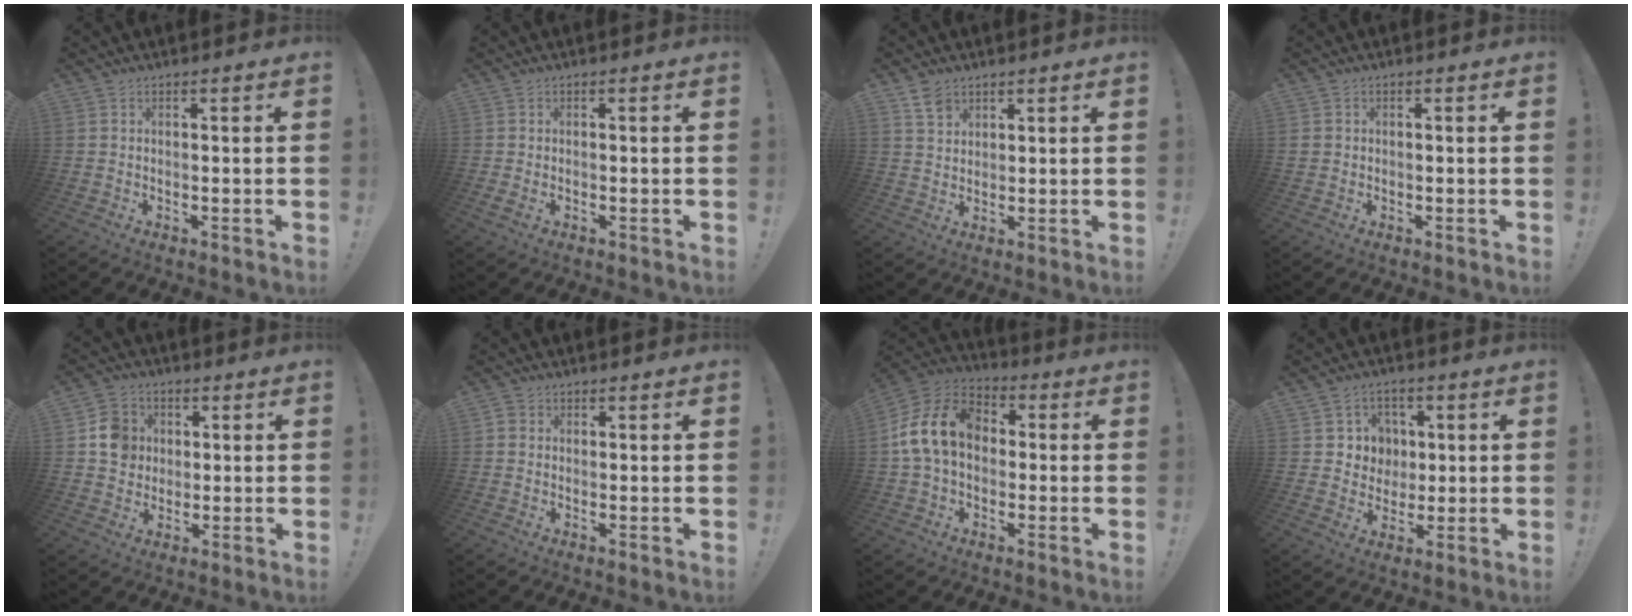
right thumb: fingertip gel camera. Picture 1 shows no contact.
{"total": 0.9, "force": [0.1, 0.5, 0.8], "torque": [-0.007, -0.001, 0.001]}
{"total": 5.2, "force": [3.5, 3.5, 1.6], "torque": [-0.023, -0.016, 0.066]}
{"total": 1.0, "force": [-0.2, 0.9, 0.4], "torque": [-0.005, 0.003, -0.004]}
{"total": 8.8, "force": [1.6, 8.2, 2.7], "torque": [-0.030, 0.001, 0.035]}
{"total": 1.7, "force": [0.4, 1.5, 0.7], "torque": [-0.006, 0.000, 0.005]}
{"total": 16.2, "force": [1.8, 11.7, 11.0], "torque": [-0.201, 0.020, 0.036]}
{"total": 7.2, "force": [1.1, 7.1, 0.7], "torque": [-0.013, -0.012, 0.026]}